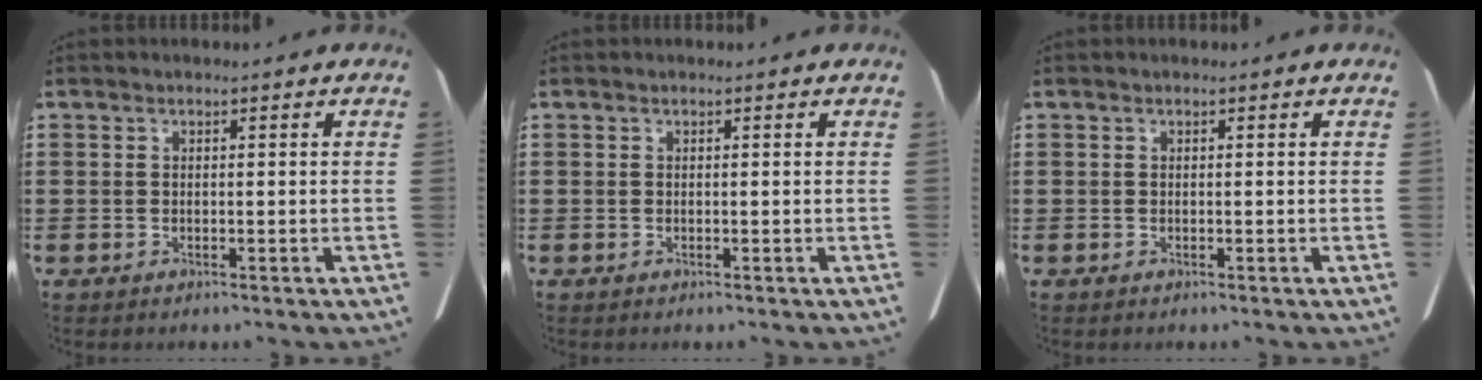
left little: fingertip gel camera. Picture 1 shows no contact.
{"total": 0.0}
{"total": 0.0}